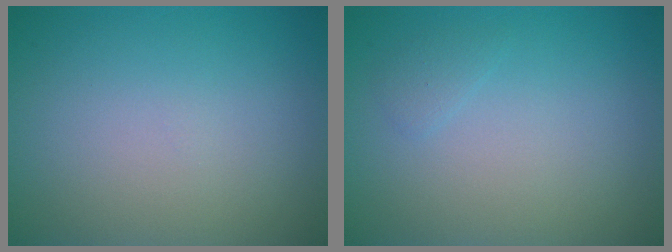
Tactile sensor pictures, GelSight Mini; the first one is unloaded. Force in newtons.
{"total": 0.7, "press": 0.7, "slide": 0.0}